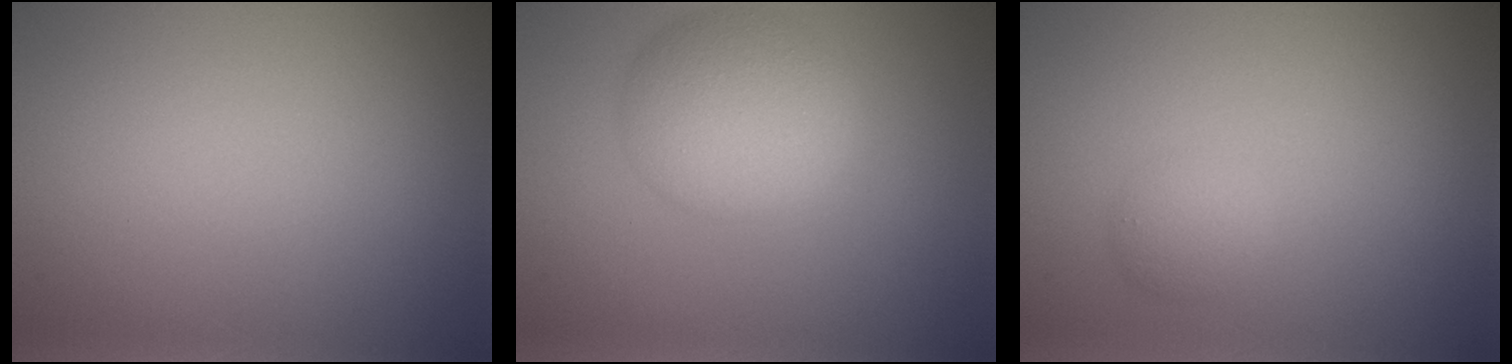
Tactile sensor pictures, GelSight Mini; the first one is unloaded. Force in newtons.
{"total": 5.5, "press": 5.5, "slide": 0.1}
{"total": 1.5, "press": 1.5, "slide": 0.1}